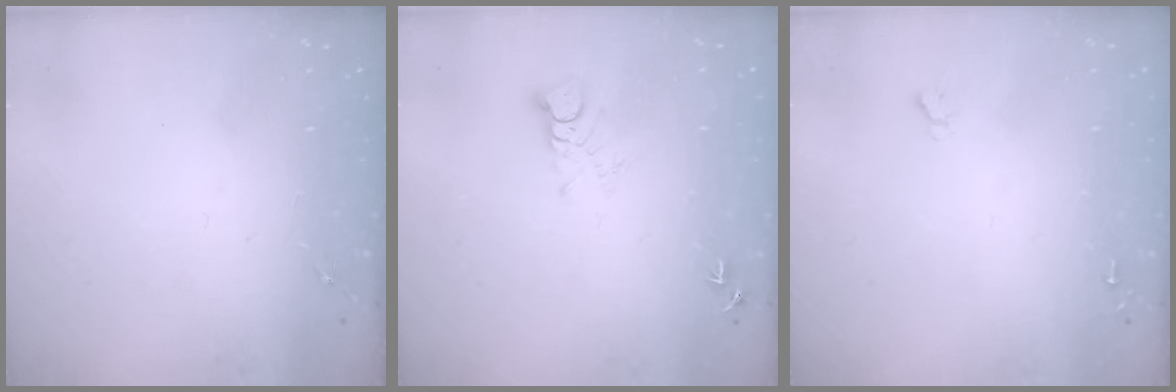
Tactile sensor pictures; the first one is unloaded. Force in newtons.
{"total": 4.3, "press": 4.3, "slide": 0.4}
{"total": 1.6, "press": 1.6, "slide": 0.2}